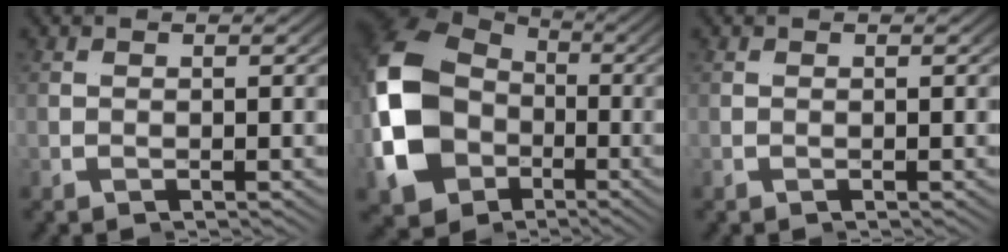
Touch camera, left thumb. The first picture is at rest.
{"total": 12.1, "force": [-0.3, 7.4, 9.6], "torque": [-0.202, -0.015, -0.004]}
{"total": 0.0}